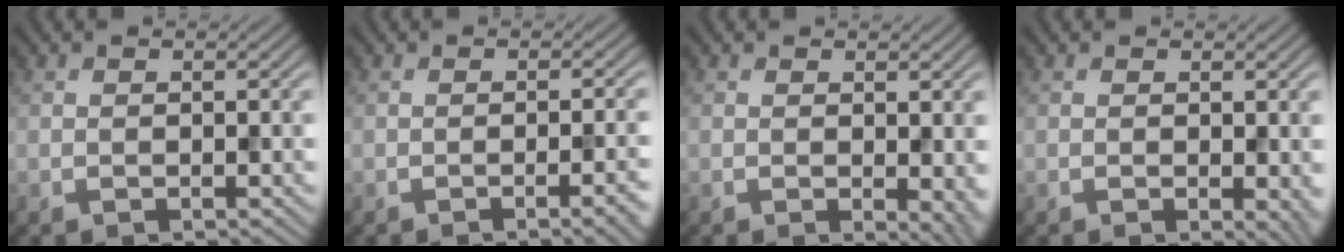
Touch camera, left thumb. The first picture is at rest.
{"total": 4.1, "force": [-1.5, 1.0, 3.6], "torque": [-0.039, 0.003, -0.021]}
{"total": 2.7, "force": [-0.1, 1.1, 2.5], "torque": [-0.027, -0.007, 0.000]}
{"total": 1.8, "force": [-0.1, 0.4, 1.7], "torque": [-0.019, -0.008, -0.002]}